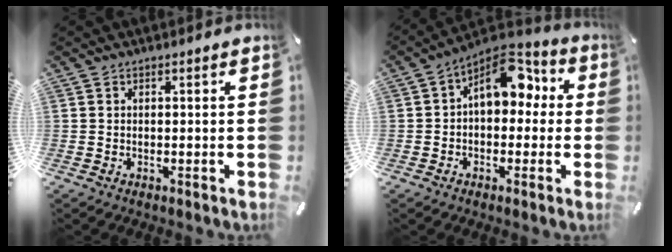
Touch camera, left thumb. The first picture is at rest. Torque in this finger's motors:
{"motor_torque": [0.43, 0.48, 0.93, 0.59, 0.16]}